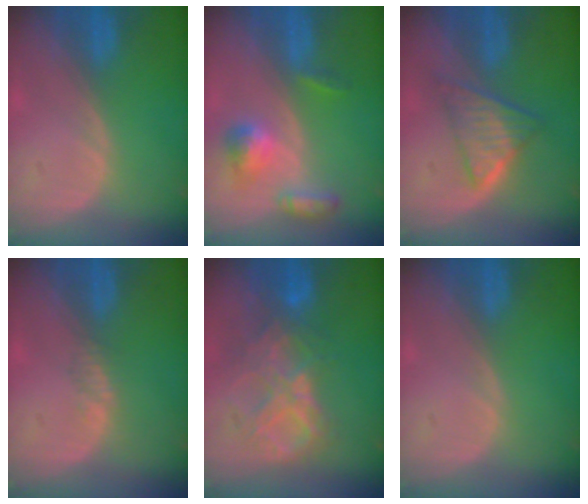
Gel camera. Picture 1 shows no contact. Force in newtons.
{"total": 5.7, "press": 5.2, "slide": 2.4}
{"total": 5.9, "press": 5.7, "slide": 1.8}
{"total": 1.1, "press": 0.9, "slide": 0.7}
{"total": 9.2, "press": 7.8, "slide": 4.8}
{"total": 0.0}